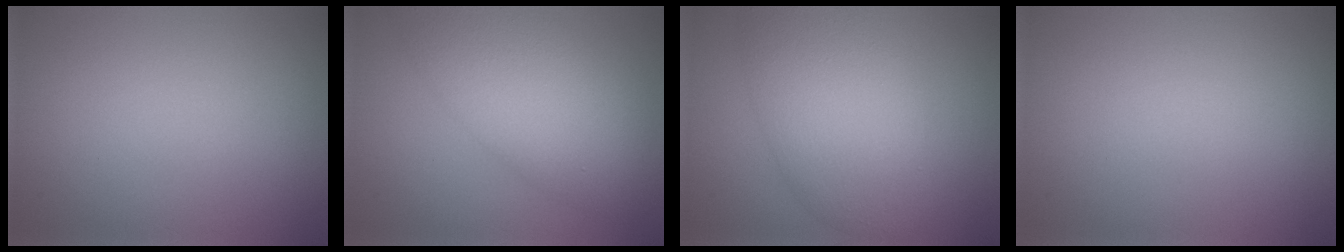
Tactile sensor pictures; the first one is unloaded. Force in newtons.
{"total": 8.0, "press": 8.0, "slide": 0.3}
{"total": 7.9, "press": 7.9, "slide": 0.1}
{"total": 0.0}